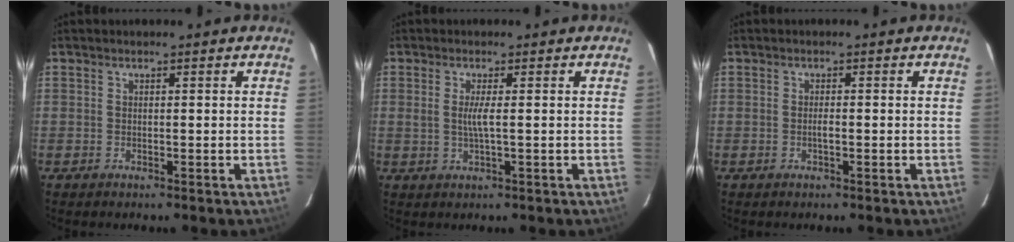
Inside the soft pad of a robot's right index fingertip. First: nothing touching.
{"total": 2.6, "force": [0.2, -0.2, 2.6], "torque": [-0.051, -0.003, 0.003]}
{"total": 0.9, "force": [-0.3, 0.2, 0.8], "torque": [-0.017, 0.002, -0.007]}